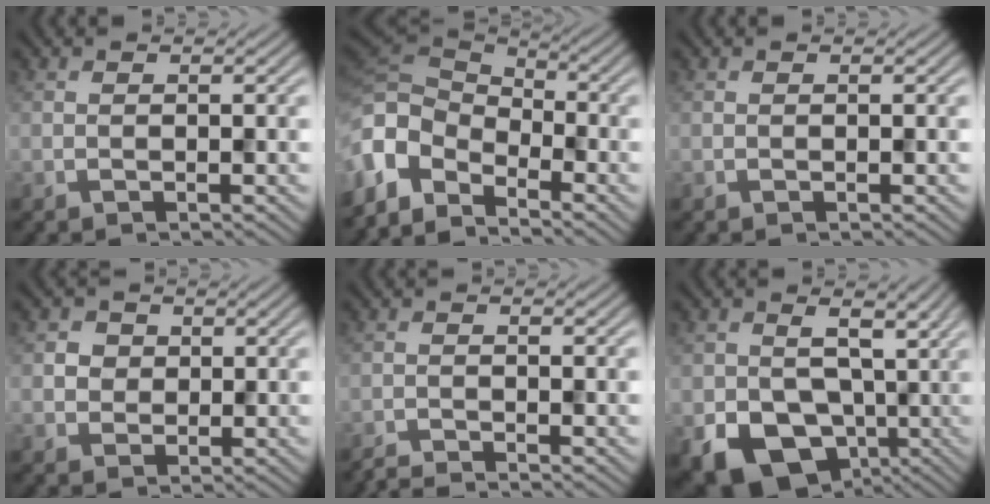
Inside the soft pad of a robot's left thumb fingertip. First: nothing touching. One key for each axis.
{"total": 8.3, "fx": -4.0, "fy": 5.1, "fz": 5.1, "tx": -0.137, "ty": -0.009, "tz": -0.092}
{"total": 0.0}
{"total": 2.4, "fx": 0.4, "fy": 2.3, "fz": 0.7, "tx": -0.023, "ty": -0.002, "tz": 0.003}
{"total": 2.3, "fx": -2.1, "fy": 0.0, "fz": 0.9, "tx": -0.017, "ty": -0.002, "tz": -0.046}
{"total": 13.8, "fx": -2.6, "fy": 10.4, "fz": 8.7, "tx": -0.134, "ty": -0.032, "tz": -0.029}